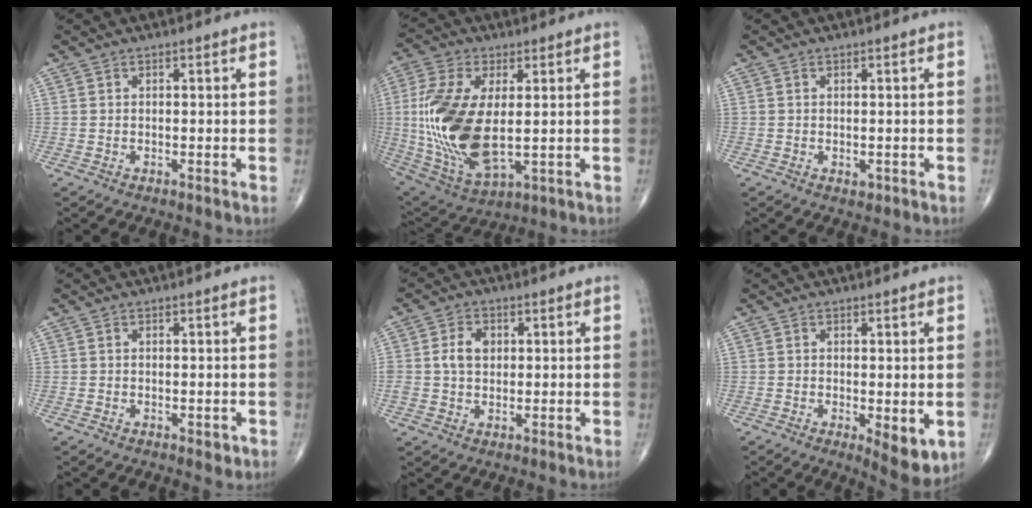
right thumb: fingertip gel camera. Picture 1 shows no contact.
{"total": 19.1, "force": [0.5, 9.5, 16.6], "torque": [-0.363, -0.014, 0.023]}
{"total": 1.2, "force": [-0.3, 0.8, 0.8], "torque": [-0.010, -0.002, -0.002]}
{"total": 1.6, "force": [-0.6, 0.9, 1.1], "torque": [-0.010, -0.001, -0.007]}
{"total": 5.0, "force": [0.7, 3.7, 3.3], "torque": [-0.057, 0.006, 0.011]}
{"total": 6.6, "force": [-1.5, 2.6, 5.9], "torque": [-0.081, -0.019, -0.019]}